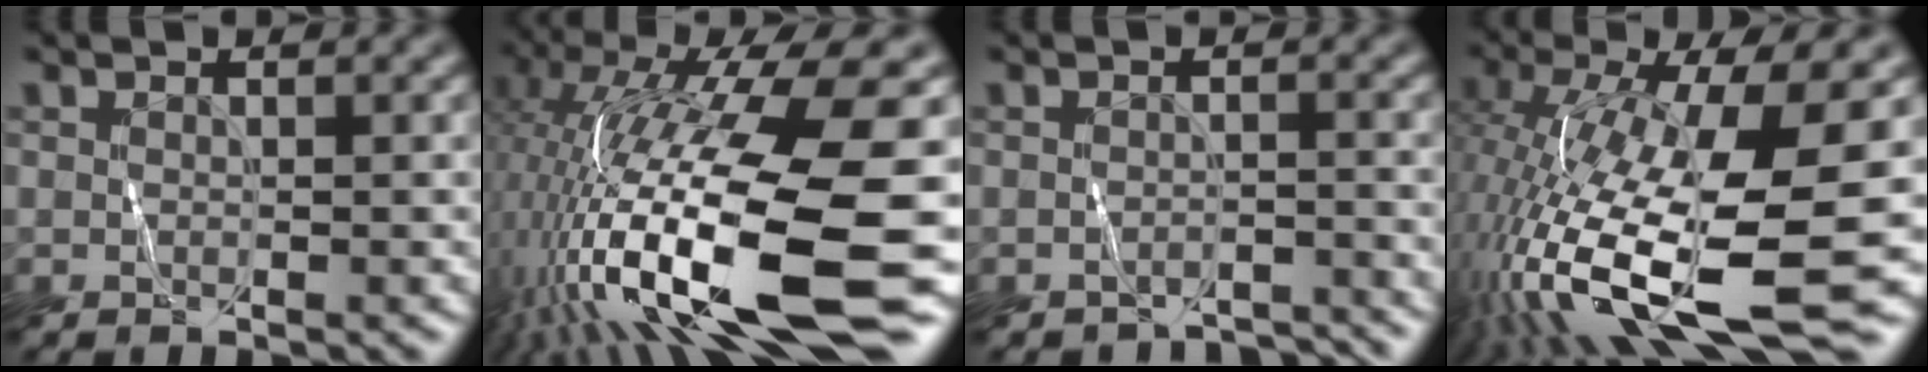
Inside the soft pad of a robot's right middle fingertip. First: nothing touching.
{"total": 17.2, "force": [-4.3, 4.4, 16.1], "torque": [-0.305, 0.006, -0.074]}
{"total": 2.9, "force": [-2.8, 0.5, 0.2], "torque": [0.002, -0.001, -0.037]}
{"total": 16.9, "force": [-4.6, 4.9, 15.5], "torque": [-0.309, -0.005, -0.076]}